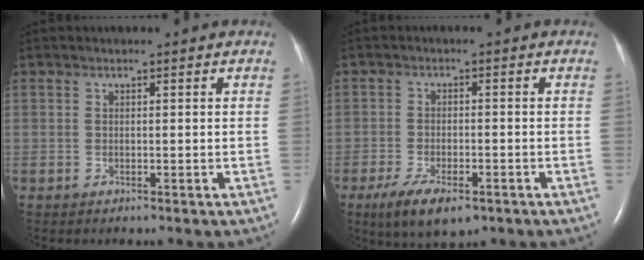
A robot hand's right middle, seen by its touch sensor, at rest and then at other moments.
{"total": 7.4, "force": [-4.6, 2.7, 5.1], "torque": [-0.095, -0.012, -0.073]}